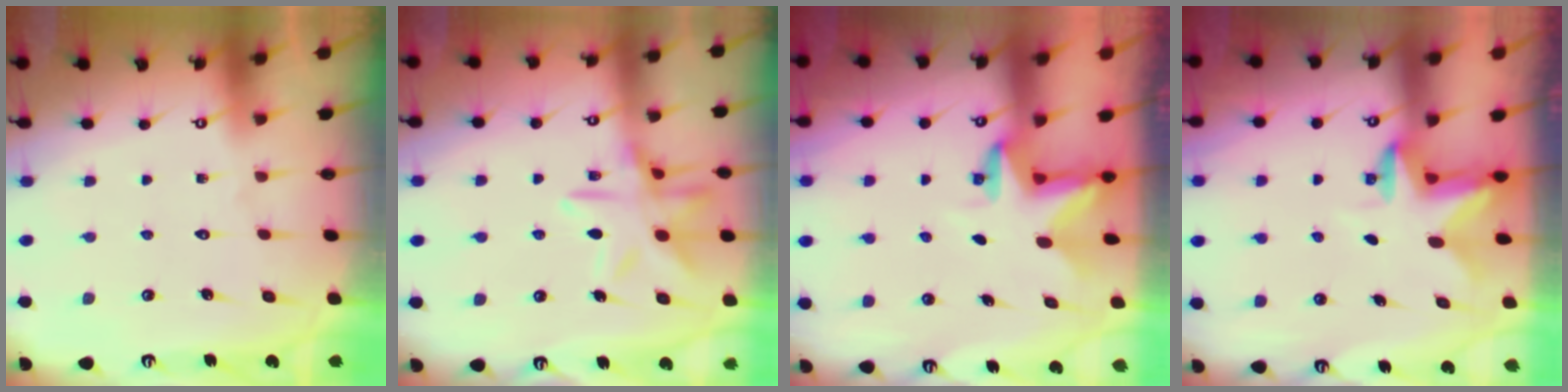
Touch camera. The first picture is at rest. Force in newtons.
{"total": 13.8, "press": 13.7, "slide": 1.0}
{"total": 2.9, "press": 2.9, "slide": 0.1}
{"total": 2.5, "press": 2.5, "slide": 0.5}